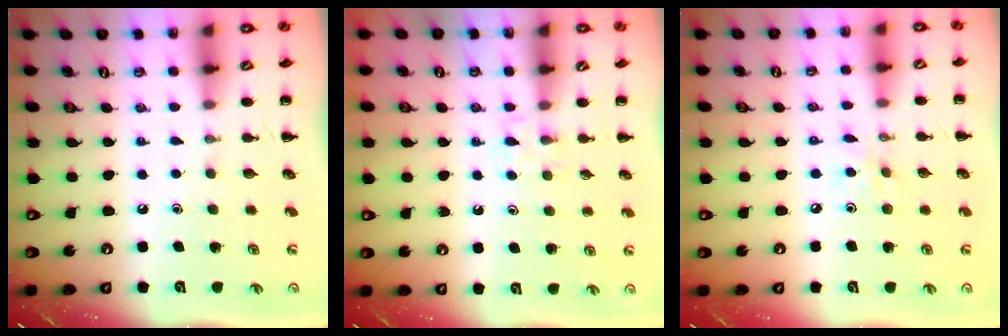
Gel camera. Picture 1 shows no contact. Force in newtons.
{"total": 2.9, "press": 2.7, "slide": 1.2}
{"total": 3.0, "press": 2.8, "slide": 1.0}